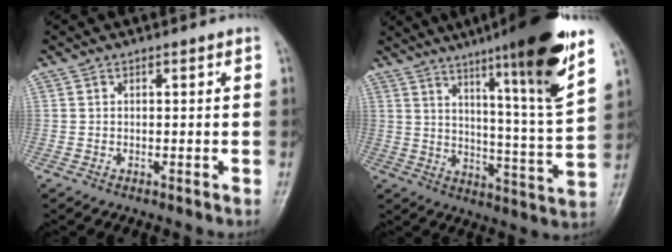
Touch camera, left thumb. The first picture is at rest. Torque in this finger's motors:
{"motor_torque": [2.15, 0.84, 1.57, -1.21, 0.42]}